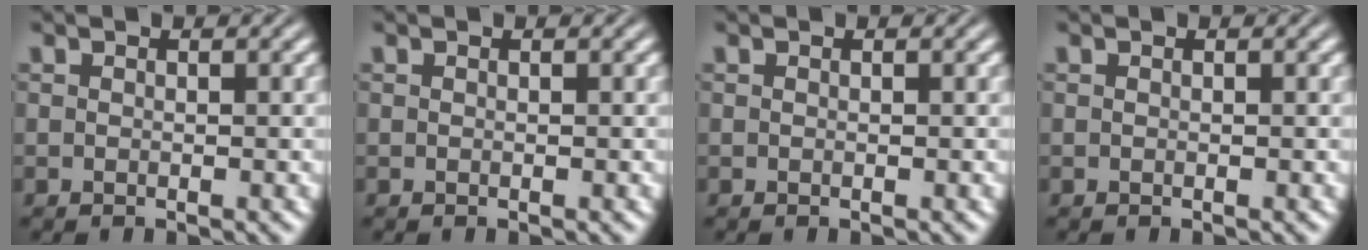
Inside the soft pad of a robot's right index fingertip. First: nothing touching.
{"total": 0.0}
{"total": 0.0}
{"total": 0.0}